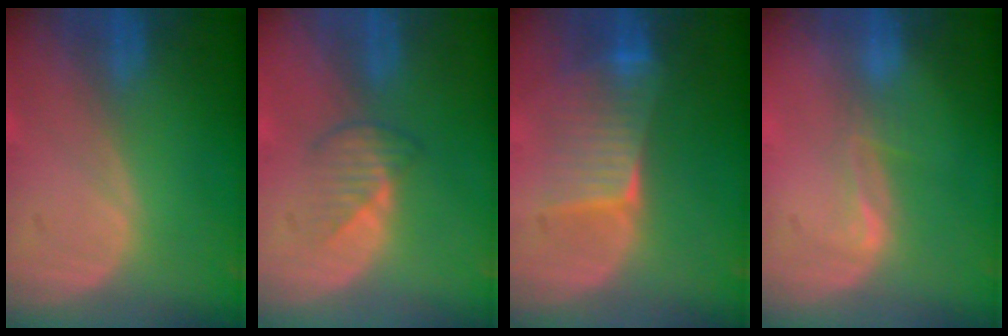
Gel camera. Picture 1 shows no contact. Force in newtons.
{"total": 3.0, "press": 2.9, "slide": 0.7}
{"total": 6.5, "press": 6.4, "slide": 1.5}
{"total": 2.2, "press": 1.7, "slide": 1.4}